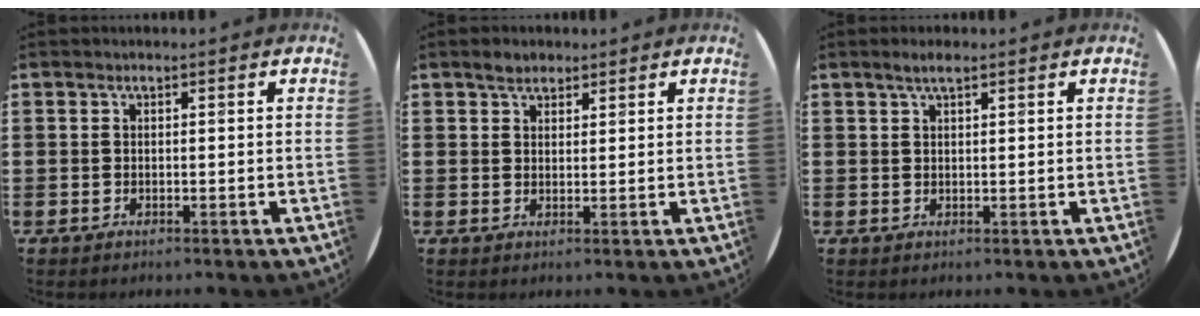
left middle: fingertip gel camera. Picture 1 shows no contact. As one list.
[{"total": 2.0, "force": [1.8, 0.9, 0.4], "torque": [-0.003, 0.002, 0.032]}, {"total": 1.8, "force": [1.3, 0.3, 1.1], "torque": [-0.024, 0.003, 0.023]}]